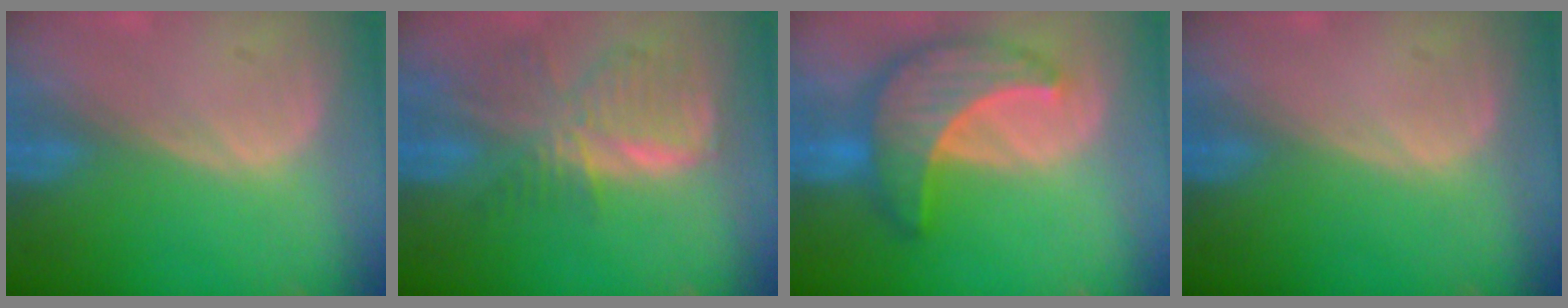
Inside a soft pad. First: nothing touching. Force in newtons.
{"total": 8.7, "press": 7.5, "slide": 4.3}
{"total": 10.0, "press": 10.0, "slide": 0.7}
{"total": 0.0}